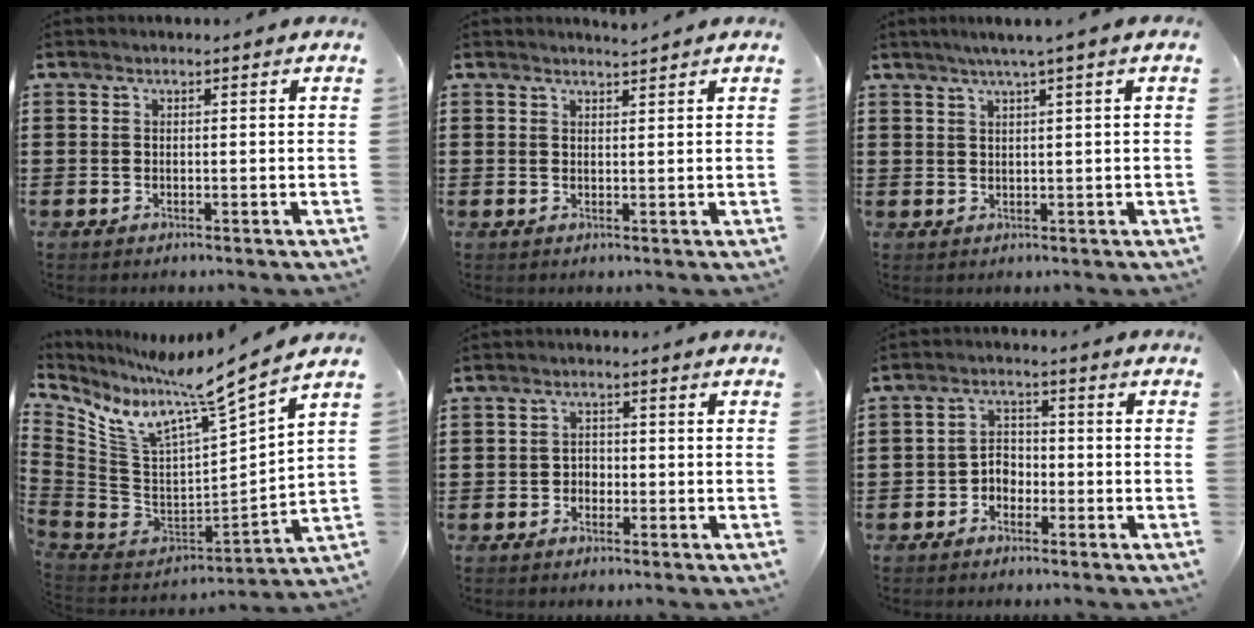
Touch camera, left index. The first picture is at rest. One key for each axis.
{"total": 1.6, "fx": 1.5, "fy": -0.2, "fz": 0.1, "tx": -0.006, "ty": 0.002, "tz": 0.030}
{"total": 2.2, "fx": 1.2, "fy": -0.5, "fz": 1.8, "tx": -0.034, "ty": -0.003, "tz": 0.020}
{"total": 8.1, "fx": 6.4, "fy": 0.2, "fz": 5.0, "tx": -0.125, "ty": -0.073, "tz": 0.095}
{"total": 1.5, "fx": -0.9, "fy": 1.2, "fz": 0.4, "tx": -0.013, "ty": 0.004, "tz": -0.021}
{"total": 2.9, "fx": -1.9, "fy": 2.0, "fz": 1.0, "tx": -0.027, "ty": 0.009, "tz": -0.044}